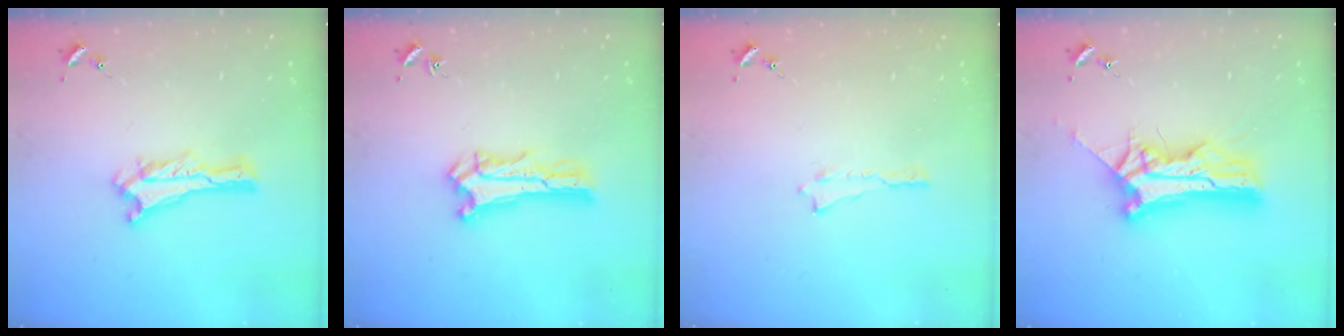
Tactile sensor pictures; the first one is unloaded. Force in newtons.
{"total": 1.5, "press": 1.5, "slide": 0.2}
{"total": 0.0}
{"total": 12.6, "press": 12.6, "slide": 1.2}